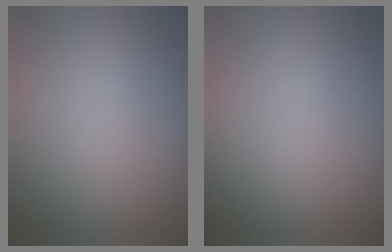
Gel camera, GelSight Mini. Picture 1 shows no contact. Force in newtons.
{"total": 0.0}